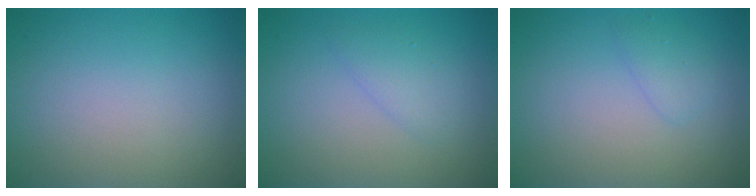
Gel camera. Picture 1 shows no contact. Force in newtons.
{"total": 1.7, "press": 1.7, "slide": 0.2}
{"total": 1.3, "press": 1.3, "slide": 0.0}